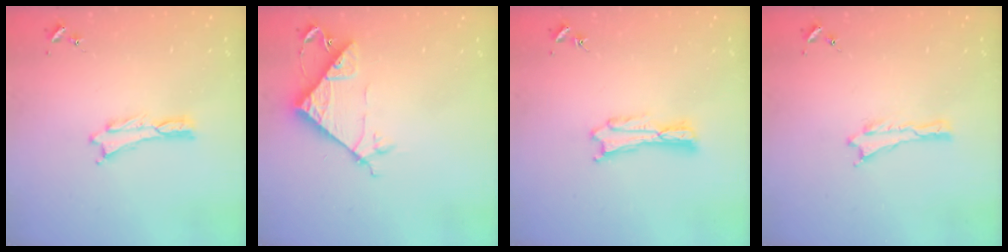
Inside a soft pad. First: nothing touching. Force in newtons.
{"total": 7.7, "press": 7.7, "slide": 0.7}
{"total": 0.9, "press": 0.9, "slide": 0.2}
{"total": 0.0}